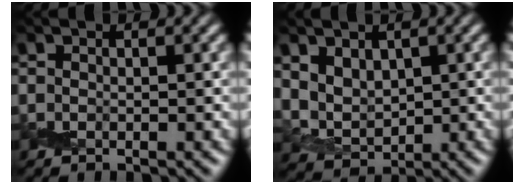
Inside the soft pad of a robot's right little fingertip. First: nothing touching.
{"total": 3.3, "force": [1.2, 2.5, 1.8], "torque": [-0.042, -0.011, 0.026]}